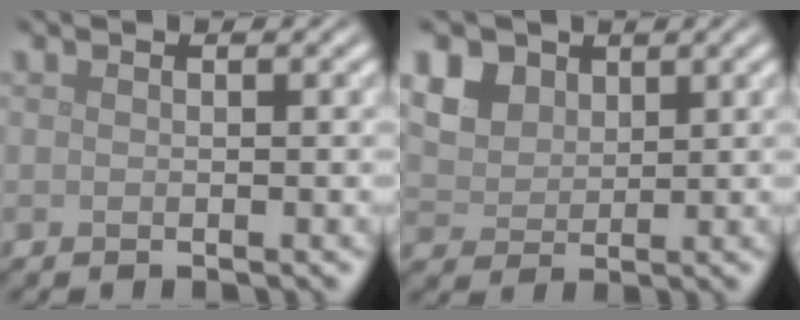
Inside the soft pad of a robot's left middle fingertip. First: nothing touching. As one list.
[{"total": 6.7, "force": [3.6, 4.8, 3.0], "torque": [-0.105, 0.014, 0.068]}]